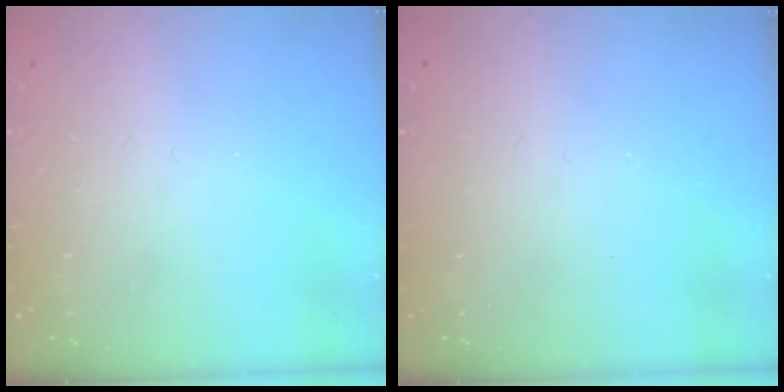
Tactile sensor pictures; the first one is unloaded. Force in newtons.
{"total": 0.0}